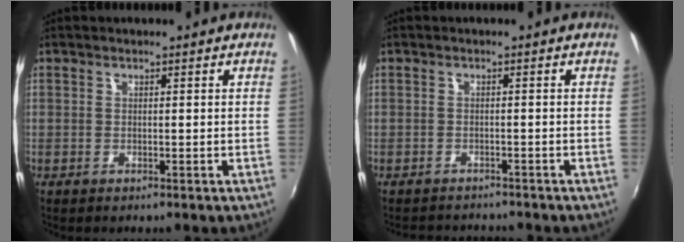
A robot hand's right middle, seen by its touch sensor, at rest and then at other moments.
{"total": 4.4, "force": [-4.1, 1.3, 0.6], "torque": [-0.025, -0.004, -0.065]}